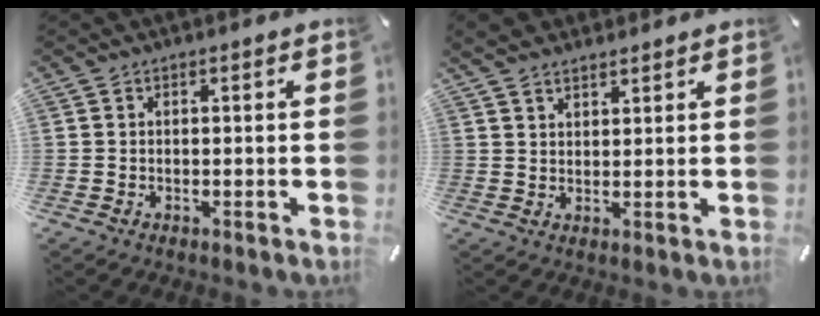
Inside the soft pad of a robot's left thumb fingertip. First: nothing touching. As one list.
[{"total": 4.1, "force": [3.2, 2.3, 1.2], "torque": [-0.023, -0.010, 0.060]}]